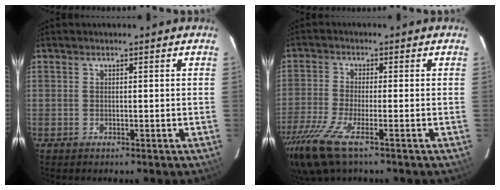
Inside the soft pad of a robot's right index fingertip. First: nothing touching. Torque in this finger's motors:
{"motor_torque": [1.21, -0.94, 0.50, 0.15]}